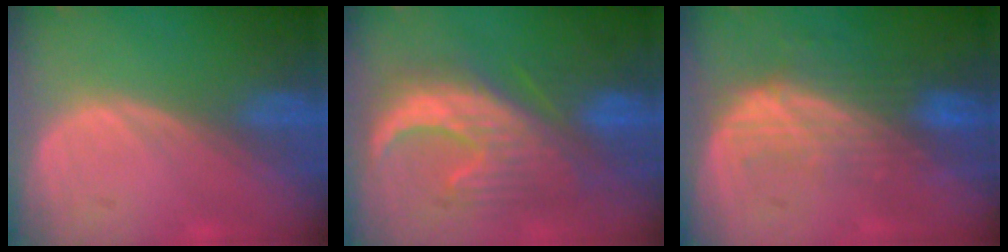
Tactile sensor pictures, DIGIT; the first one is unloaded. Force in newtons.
{"total": 10.0, "press": 9.8, "slide": 1.9}
{"total": 7.6, "press": 6.8, "slide": 3.3}